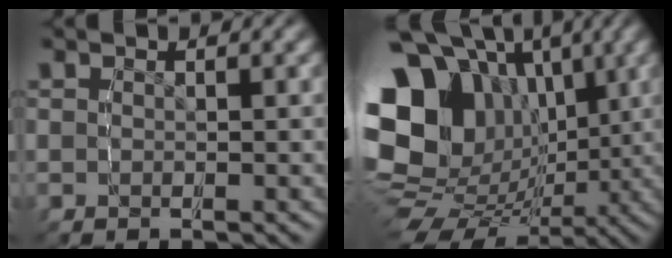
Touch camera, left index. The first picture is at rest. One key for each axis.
{"total": 23.7, "fx": -1.1, "fy": 19.4, "fz": 13.6, "tx": -0.268, "ty": -0.056, "tz": -0.012}